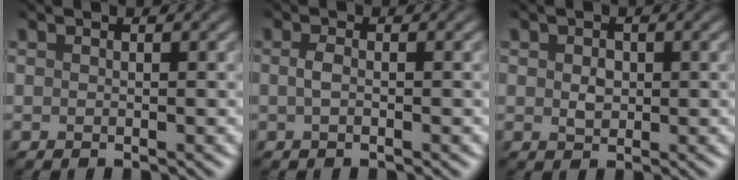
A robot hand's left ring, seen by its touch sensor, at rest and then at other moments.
{"total": 1.0, "force": [-0.2, 0.3, 0.9], "torque": [-0.023, -0.001, -0.005]}
{"total": 1.3, "force": [0.2, 1.0, 0.8], "torque": [-0.015, -0.001, 0.003]}